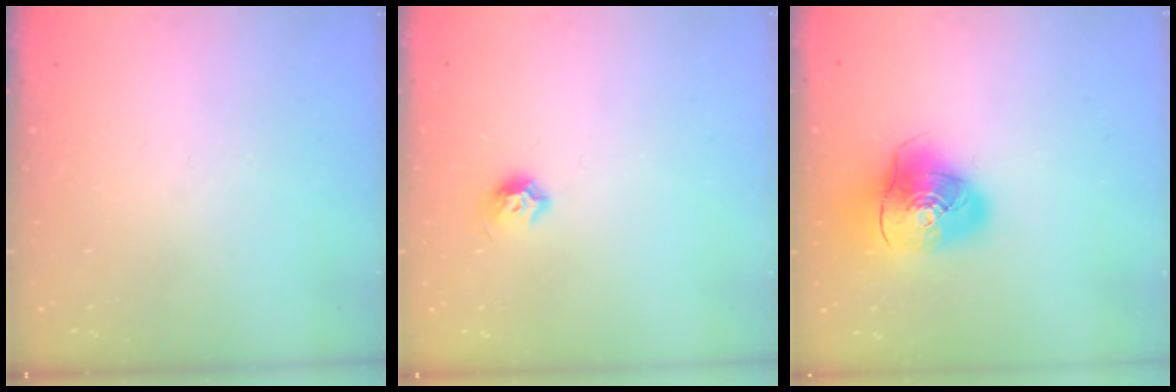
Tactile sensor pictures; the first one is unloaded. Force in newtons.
{"total": 5.7, "press": 5.6, "slide": 1.0}
{"total": 14.0, "press": 13.8, "slide": 2.3}